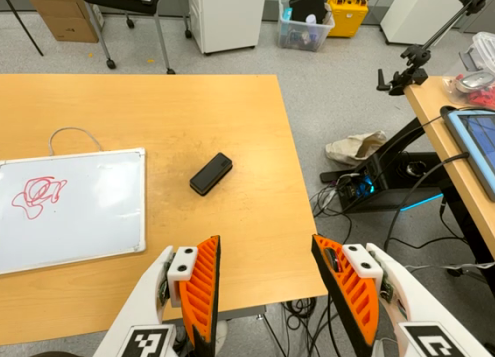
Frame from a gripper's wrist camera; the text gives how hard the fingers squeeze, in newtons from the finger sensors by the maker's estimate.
{"total": 0.0}